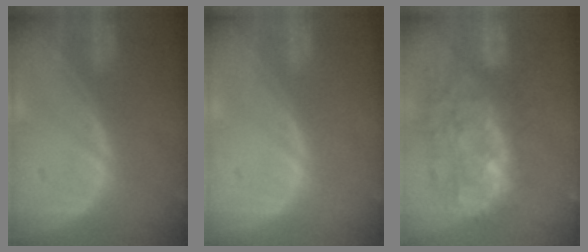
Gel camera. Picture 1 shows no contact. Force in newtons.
{"total": 0.0}
{"total": 10.7, "press": 10.1, "slide": 3.6}